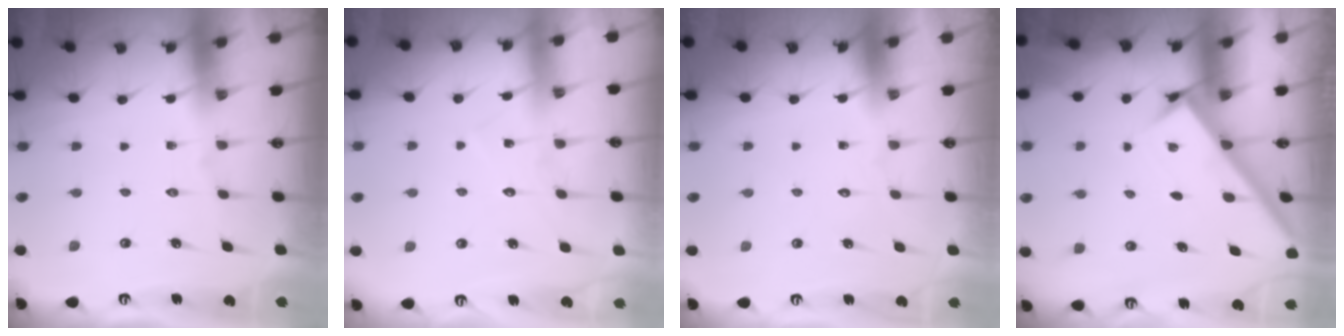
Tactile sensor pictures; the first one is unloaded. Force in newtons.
{"total": 6.6, "press": 6.6, "slide": 0.5}
{"total": 1.6, "press": 1.5, "slide": 0.1}
{"total": 2.5, "press": 2.5, "slide": 0.3}